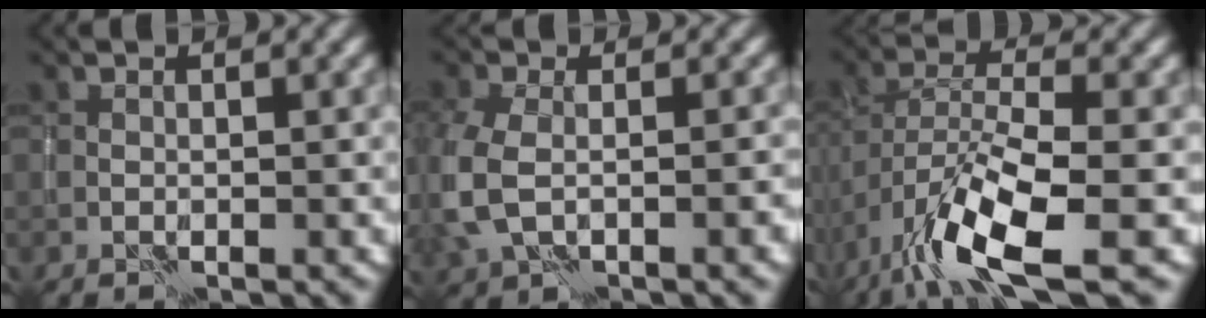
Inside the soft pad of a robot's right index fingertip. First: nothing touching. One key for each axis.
{"total": 7.2, "fx": -1.7, "fy": 4.1, "fz": 5.6, "tx": -0.142, "ty": -0.009, "tz": -0.033}
{"total": 8.6, "fx": -4.8, "fy": 2.2, "fz": 6.8, "tx": -0.131, "ty": 0.002, "tz": -0.096}